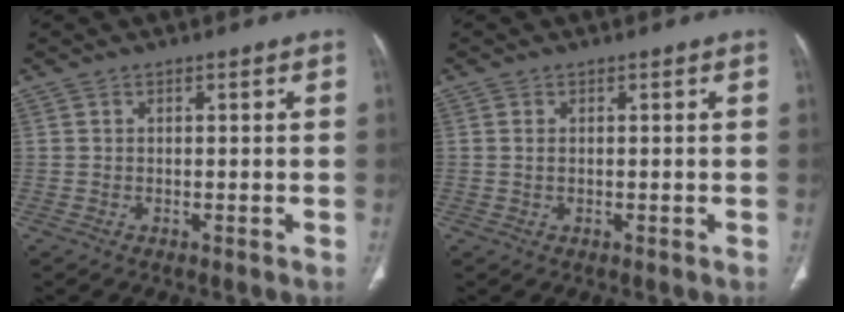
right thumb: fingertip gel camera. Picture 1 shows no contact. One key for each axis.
{"total": 0.8, "fx": 0.1, "fy": 0.4, "fz": 0.7, "tx": -0.021, "ty": 0.000, "tz": 0.006}